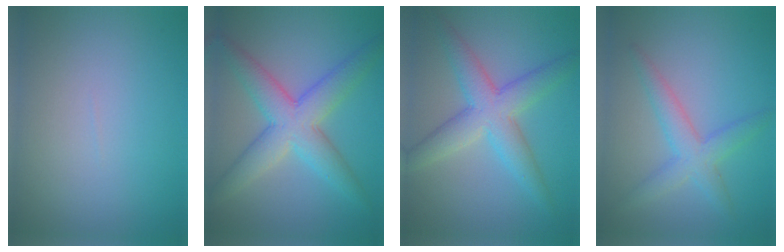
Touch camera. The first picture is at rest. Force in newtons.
{"total": 6.3, "press": 6.3, "slide": 0.2}
{"total": 5.4, "press": 5.4, "slide": 0.3}
{"total": 3.3, "press": 3.3, "slide": 0.1}